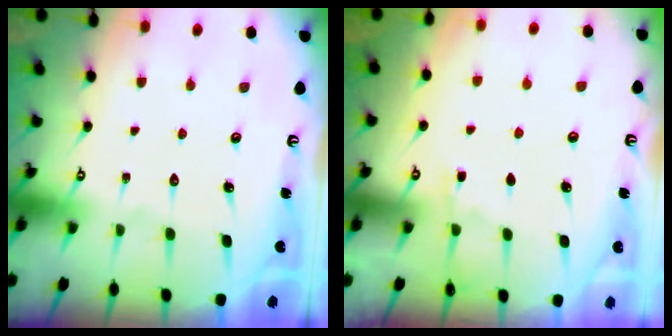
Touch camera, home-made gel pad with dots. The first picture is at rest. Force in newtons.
{"total": 2.9, "press": 2.9, "slide": 0.4}